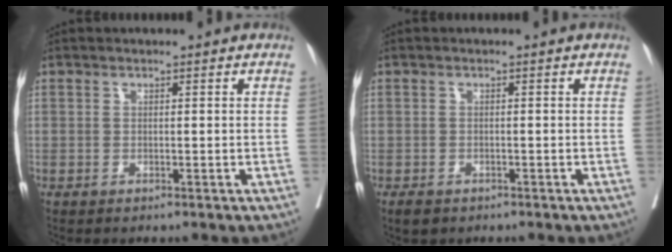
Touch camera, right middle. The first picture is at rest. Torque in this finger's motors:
{"motor_torque": [0.34, -0.17, 0.05, 0.01]}